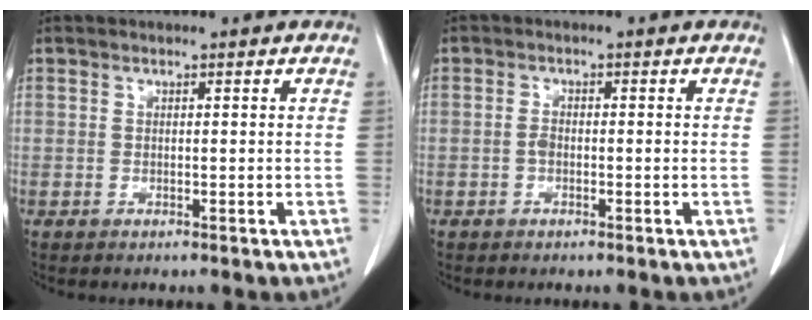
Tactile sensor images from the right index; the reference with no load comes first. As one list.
[{"total": 1.5, "force": [-0.4, 0.8, 1.3], "torque": [-0.024, 0.003, -0.006]}]